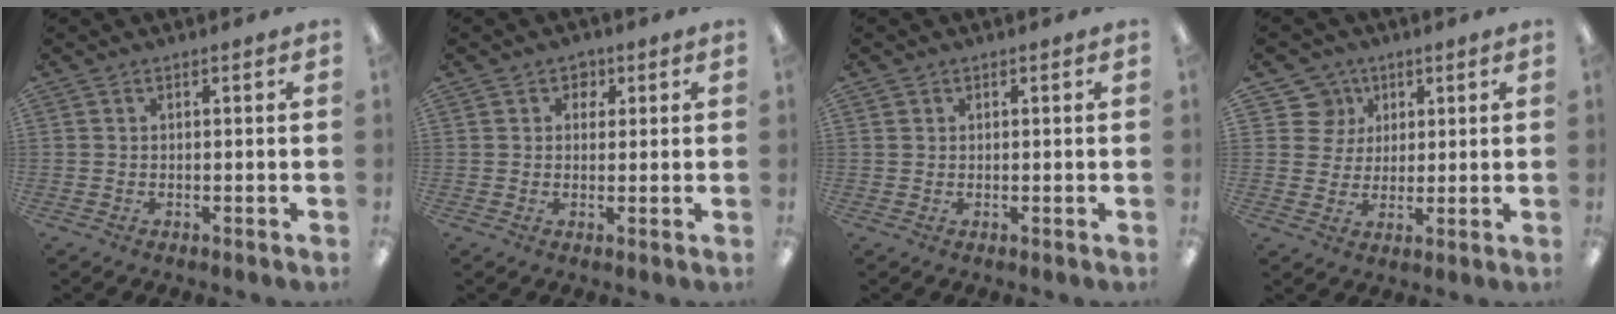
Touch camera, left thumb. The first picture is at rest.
{"total": 2.6, "force": [1.3, 2.2, 0.6], "torque": [0.007, -0.003, 0.018]}
{"total": 0.8, "force": [0.4, 0.7, -0.1], "torque": [0.002, 0.004, 0.007]}
{"total": 8.2, "force": [3.7, 7.3, 0.7], "torque": [-0.018, -0.015, 0.074]}